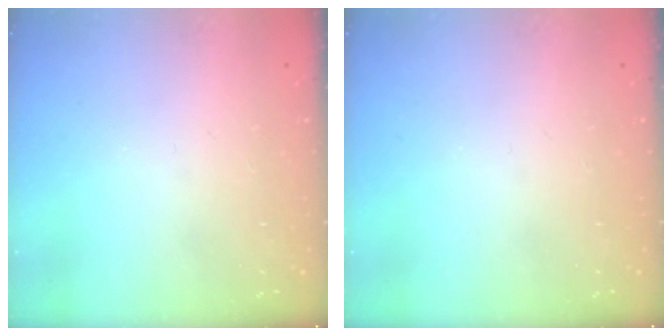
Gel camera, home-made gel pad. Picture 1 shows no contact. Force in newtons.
{"total": 0.0}